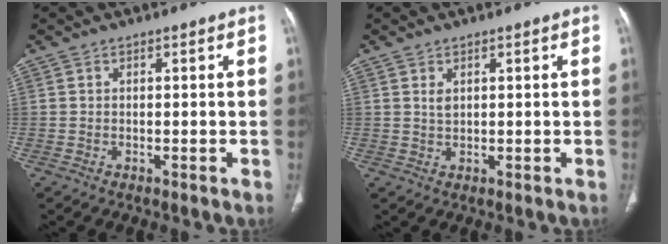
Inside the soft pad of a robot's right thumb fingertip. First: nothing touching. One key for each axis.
{"total": 1.5, "fx": 0.8, "fy": 0.8, "fz": 1.0, "tx": -0.018, "ty": -0.002, "tz": 0.022}